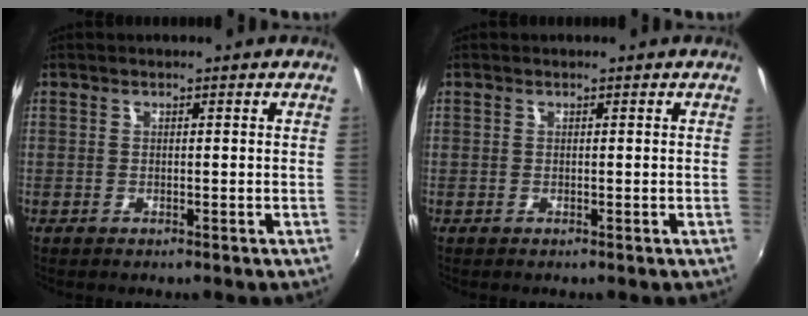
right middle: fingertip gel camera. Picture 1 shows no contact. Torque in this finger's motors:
{"motor_torque": [0.00, 0.00, -0.01, 0.00]}